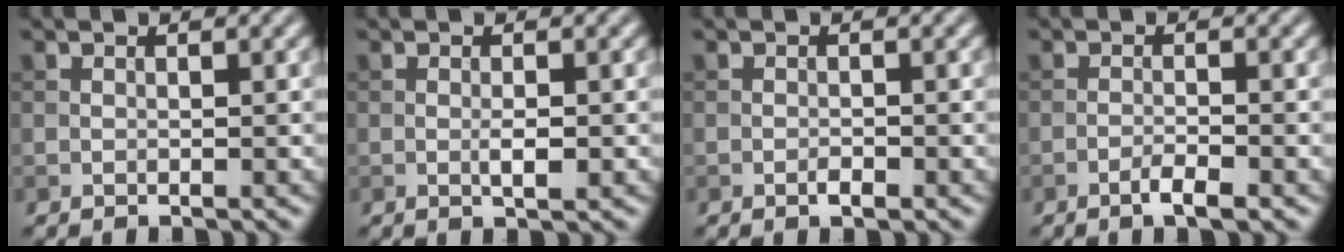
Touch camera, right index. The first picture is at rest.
{"total": 1.5, "force": [-0.3, 0.4, 1.4], "torque": [-0.027, -0.002, -0.006]}
{"total": 1.0, "force": [-0.5, 0.3, 0.7], "torque": [-0.012, 0.000, -0.009]}
{"total": 2.1, "force": [-1.3, 0.3, 1.7], "torque": [-0.029, 0.003, -0.025]}